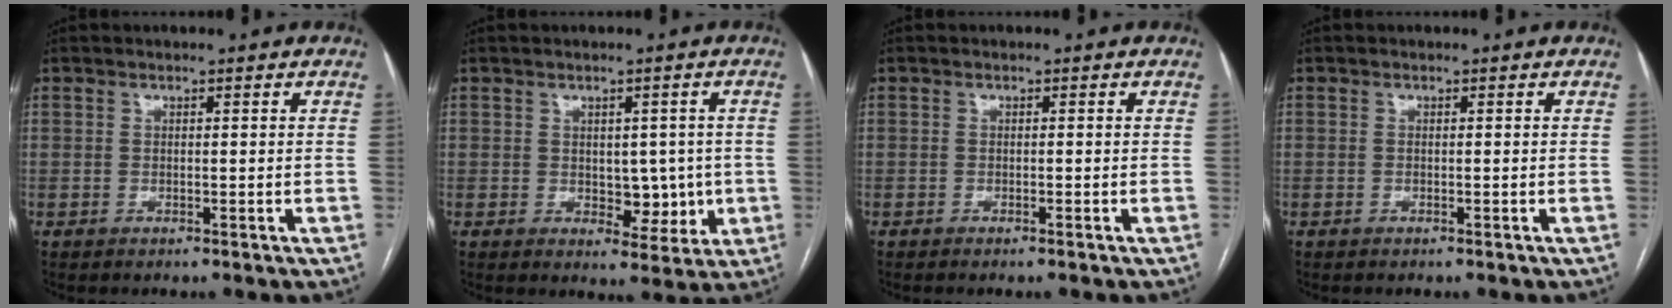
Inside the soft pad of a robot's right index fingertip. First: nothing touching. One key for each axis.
{"total": 5.5, "fx": -0.2, "fy": 3.5, "fz": 4.3, "tx": -0.046, "ty": 0.003, "tz": 0.008}
{"total": 0.7, "fx": -0.5, "fy": -0.2, "fz": 0.4, "tx": -0.011, "ty": 0.001, "tz": -0.009}
{"total": 0.0}